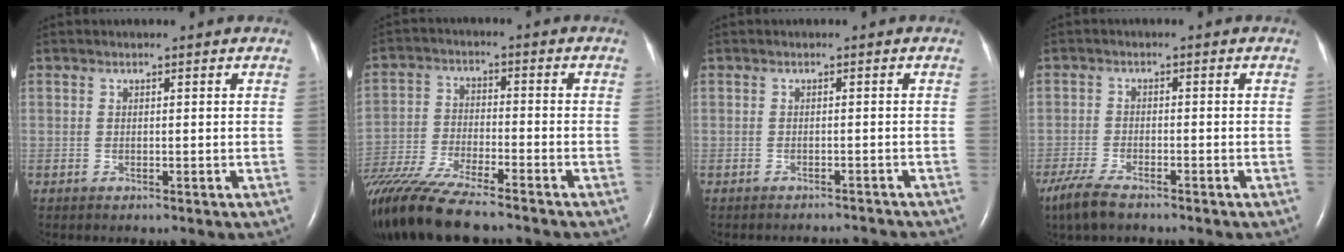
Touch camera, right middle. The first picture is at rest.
{"total": 15.9, "force": [-13.2, 2.0, 8.6], "torque": [-0.181, -0.044, -0.235]}
{"total": 3.7, "force": [-3.7, 0.4, 0.0], "torque": [0.000, -0.005, -0.044]}
{"total": 6.0, "force": [-4.6, 1.5, 3.5], "torque": [-0.077, -0.014, -0.082]}